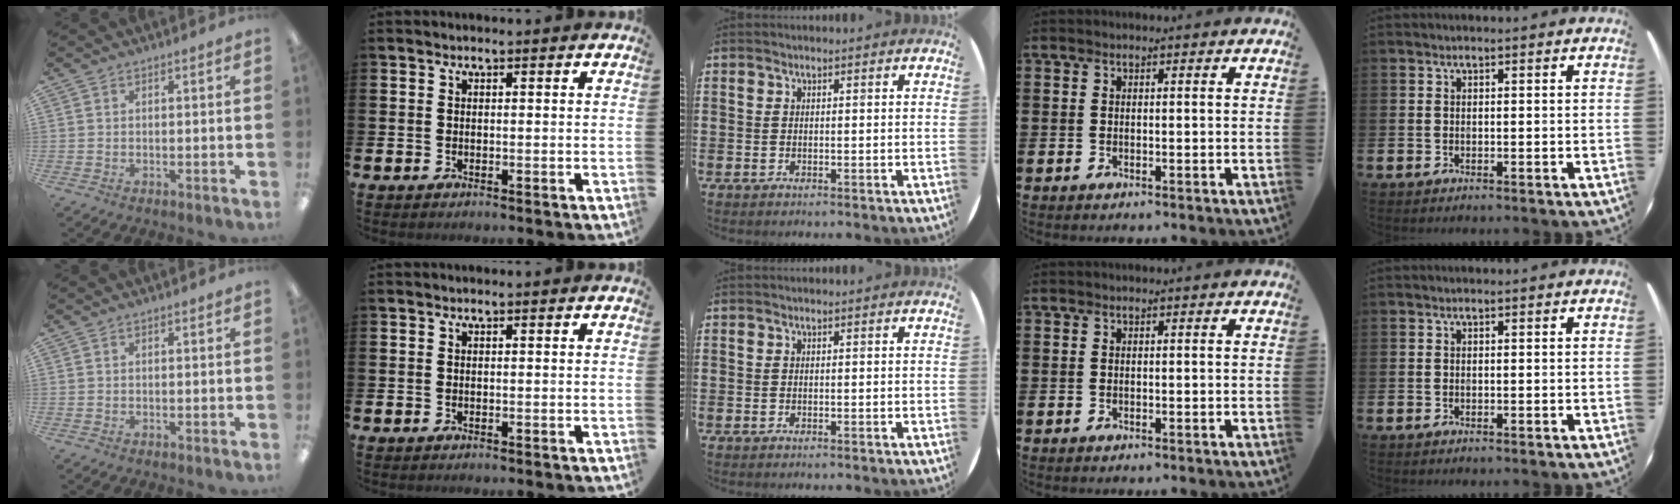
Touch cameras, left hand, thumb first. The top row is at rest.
{}